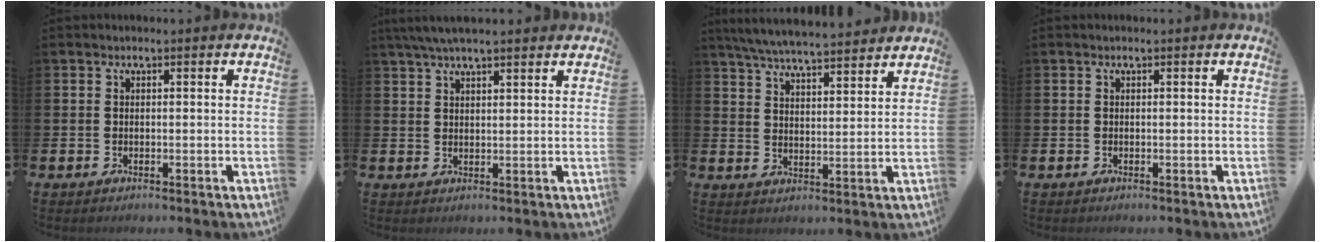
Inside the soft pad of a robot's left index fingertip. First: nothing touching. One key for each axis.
{"total": 4.4, "fx": 3.8, "fy": 0.8, "fz": 2.2, "tx": -0.048, "ty": -0.006, "tz": 0.068}
{"total": 6.3, "fx": 6.1, "fy": 0.3, "fz": 1.3, "tx": -0.050, "ty": -0.036, "tz": 0.110}
{"total": 0.0}